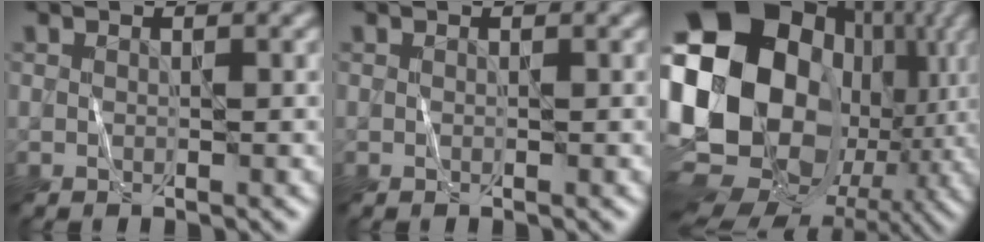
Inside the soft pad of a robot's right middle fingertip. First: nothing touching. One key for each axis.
{"total": 0.0}
{"total": 22.7, "fx": 1.4, "fy": 17.6, "fz": 14.2, "tx": -0.291, "ty": -0.018, "tz": -0.001}